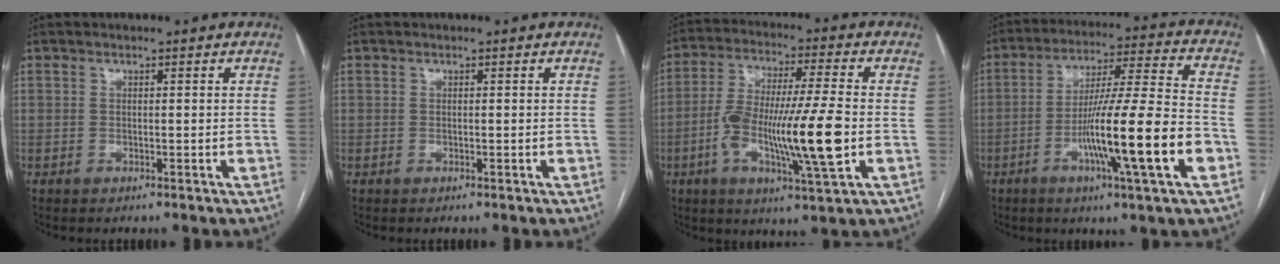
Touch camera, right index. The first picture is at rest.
{"total": 0.0}
{"total": 15.9, "force": [-3.4, 1.1, 15.5], "torque": [-0.291, -0.004, -0.060]}
{"total": 16.9, "force": [-5.7, -0.5, 15.9], "torque": [-0.277, -0.007, -0.094]}